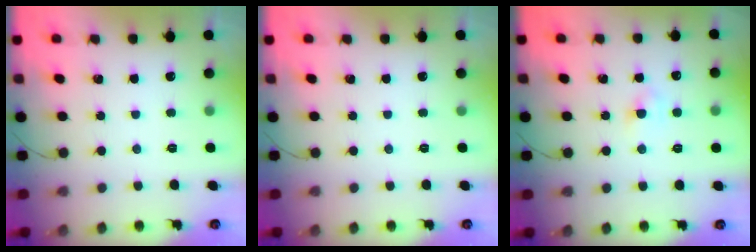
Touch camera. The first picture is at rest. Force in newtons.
{"total": 0.0}
{"total": 2.6, "press": 2.5, "slide": 0.8}